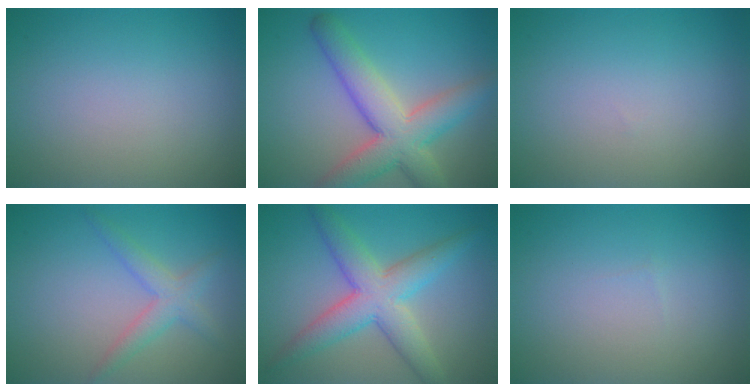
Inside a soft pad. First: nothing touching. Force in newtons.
{"total": 7.1, "press": 7.1, "slide": 0.4}
{"total": 0.0}
{"total": 2.6, "press": 2.6, "slide": 0.1}
{"total": 6.1, "press": 6.0, "slide": 0.2}
{"total": 0.0}